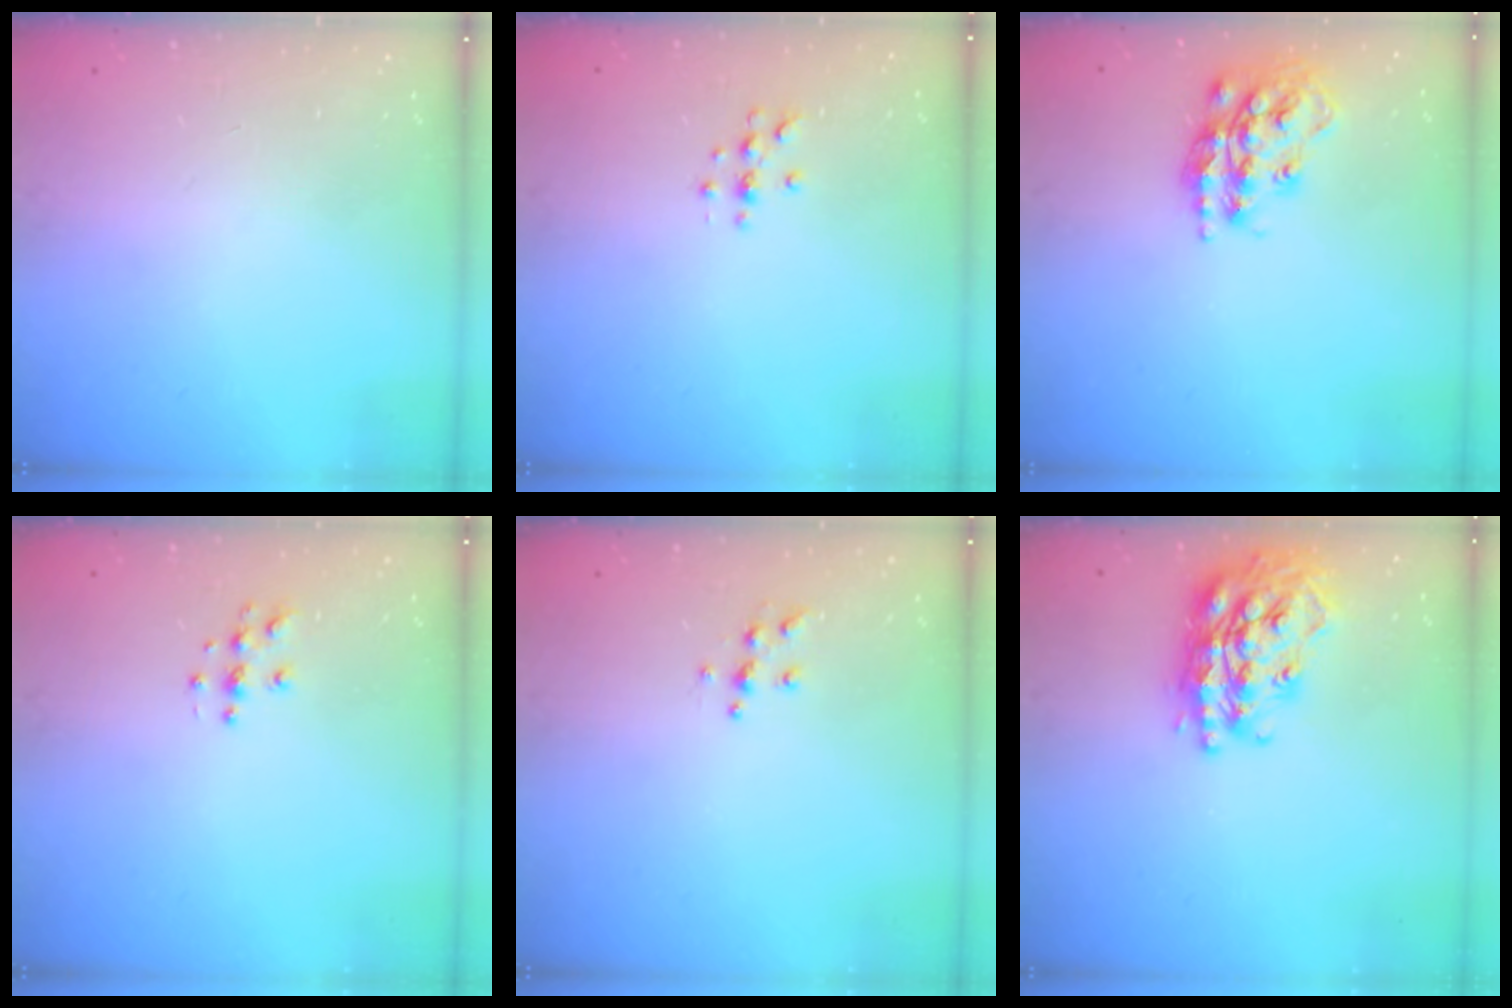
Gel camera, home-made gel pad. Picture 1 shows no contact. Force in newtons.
{"total": 4.2, "press": 4.2, "slide": 0.5}
{"total": 17.1, "press": 17.1, "slide": 1.0}
{"total": 4.6, "press": 4.6, "slide": 0.2}
{"total": 5.9, "press": 5.9, "slide": 0.5}
{"total": 25.6, "press": 25.5, "slide": 2.2}